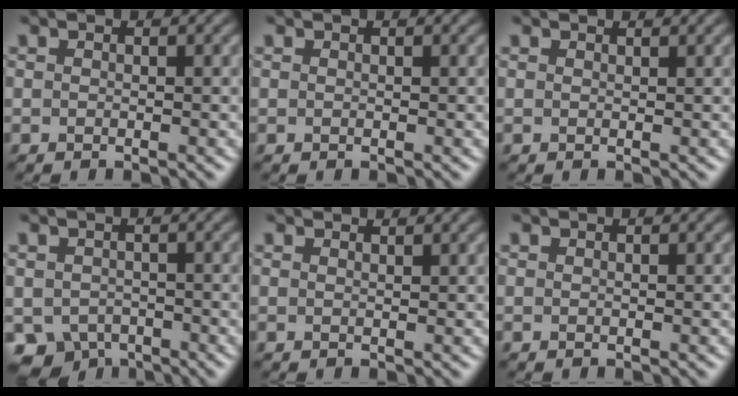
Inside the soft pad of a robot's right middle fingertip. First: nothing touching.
{"total": 0.0}
{"total": 0.7, "force": [0.7, 0.0, 0.0], "torque": [-0.002, -0.002, 0.011]}
{"total": 4.6, "force": [-2.7, 3.2, 1.8], "torque": [-0.031, -0.016, -0.047]}
{"total": 1.2, "force": [1.2, 0.0, 0.2], "torque": [-0.005, -0.001, 0.016]}
{"total": 0.0}